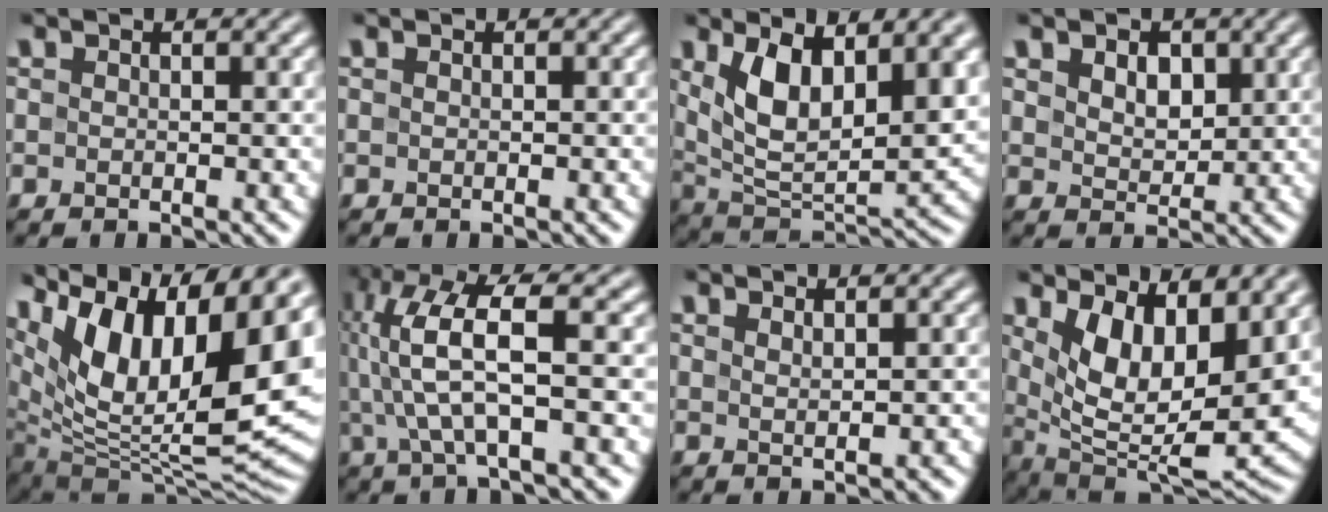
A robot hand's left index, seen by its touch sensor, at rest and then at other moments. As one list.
[{"total": 0.0}, {"total": 9.9, "force": [2.6, 4.8, 8.3], "torque": [-0.156, -0.013, 0.048]}, {"total": 3.4, "force": [1.5, 2.3, 2.1], "torque": [-0.036, 0.008, 0.015]}, {"total": 17.2, "force": [8.3, 7.7, 13.0], "torque": [-0.221, 0.038, 0.137]}, {"total": 7.8, "force": [0.9, 2.0, 7.5], "torque": [-0.167, 0.013, 0.019]}, {"total": 1.0, "force": [0.8, 0.2, 0.6], "torque": [-0.012, -0.001, 0.016]}, {"total": 10.2, "force": [2.9, 5.1, 8.4], "torque": [-0.151, -0.031, 0.057]}]